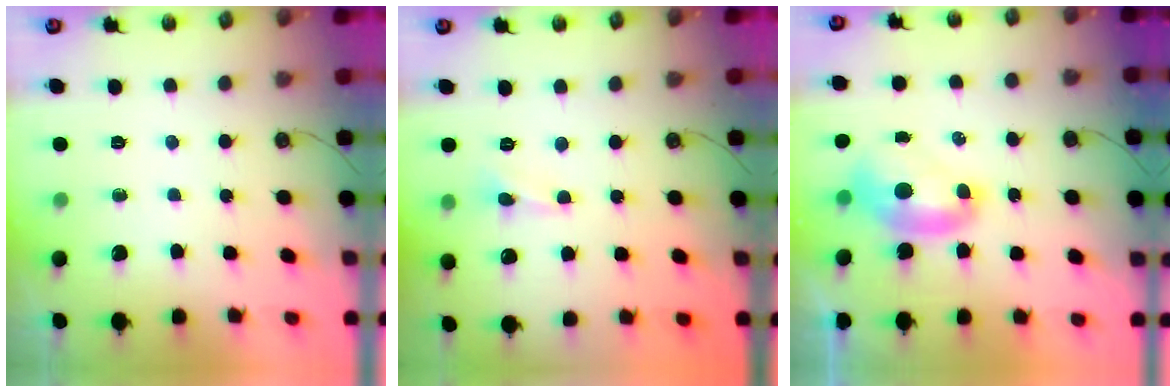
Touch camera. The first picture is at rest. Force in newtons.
{"total": 0.0}
{"total": 2.2, "press": 2.2, "slide": 0.3}